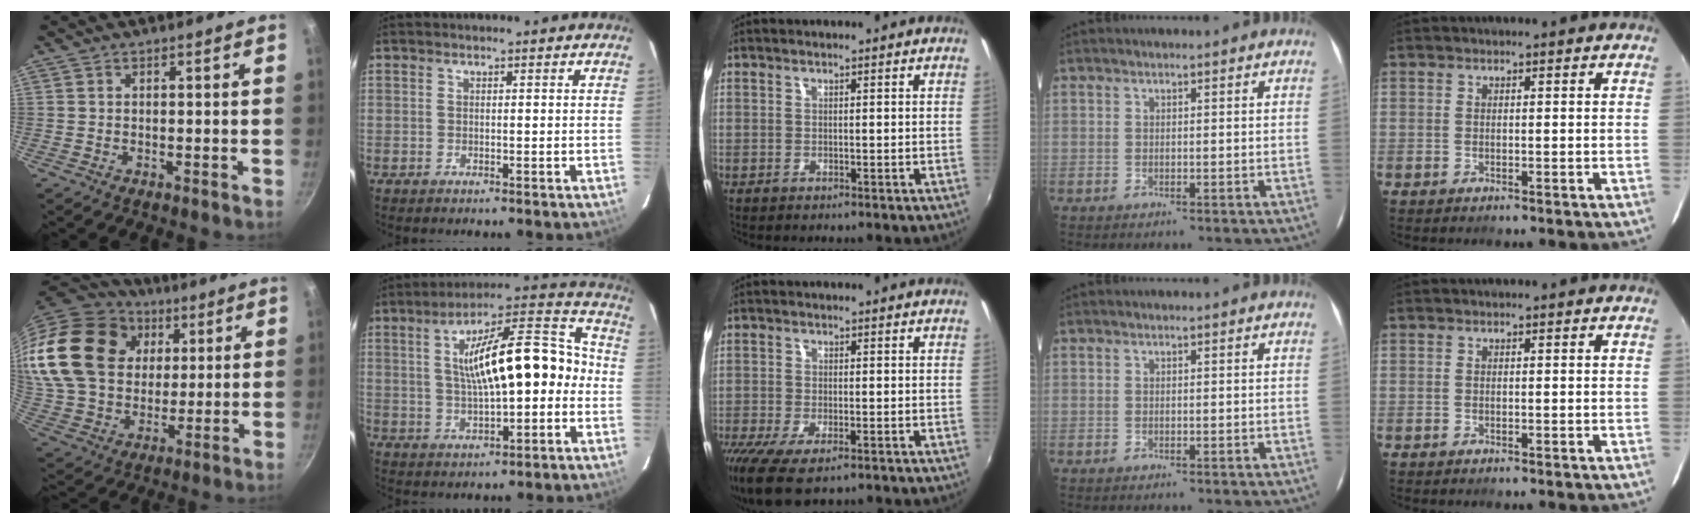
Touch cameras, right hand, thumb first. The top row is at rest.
{"thumb": {"total": 29.4, "force": [9.5, 22.0, 17.0], "torque": [-0.334, 0.011, 0.182]}, "index": {"total": 17.2, "force": [-0.1, 5.7, 16.2], "torque": [-0.258, 0.037, 0.005]}, "middle": {"total": 9.2, "force": [-5.8, 3.1, 6.5], "torque": [-0.146, -0.040, -0.098]}}